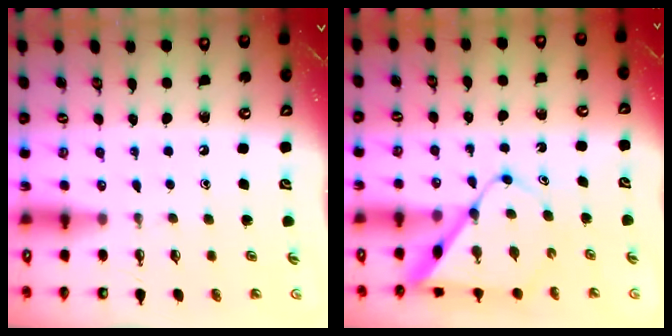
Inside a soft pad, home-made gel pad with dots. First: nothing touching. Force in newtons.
{"total": 9.4, "press": 9.4, "slide": 0.7}